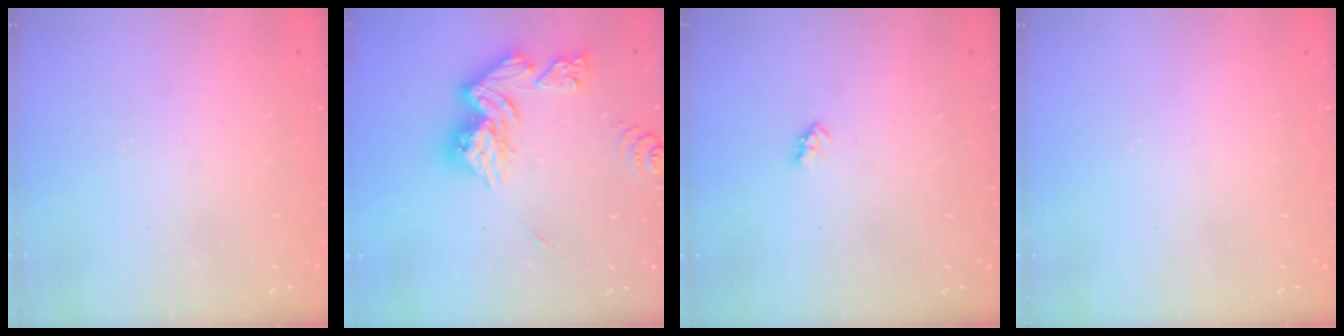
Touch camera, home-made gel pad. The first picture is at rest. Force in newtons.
{"total": 14.6, "press": 14.5, "slide": 1.5}
{"total": 2.0, "press": 2.0, "slide": 0.3}
{"total": 0.0}